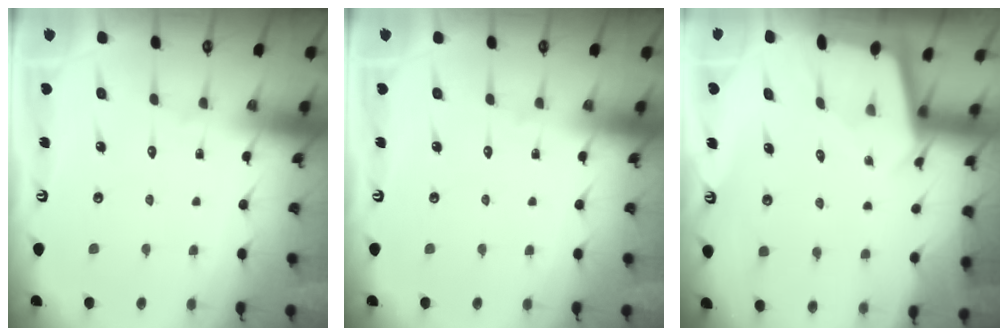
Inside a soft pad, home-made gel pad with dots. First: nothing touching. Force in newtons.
{"total": 0.0}
{"total": 1.9, "press": 1.9, "slide": 0.2}